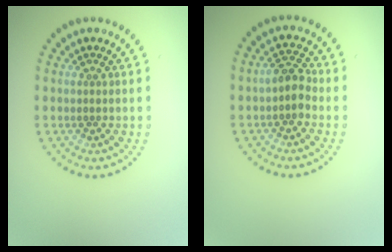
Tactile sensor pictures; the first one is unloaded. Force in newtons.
{"total": 2.3, "press": 2.1, "slide": 1.0}